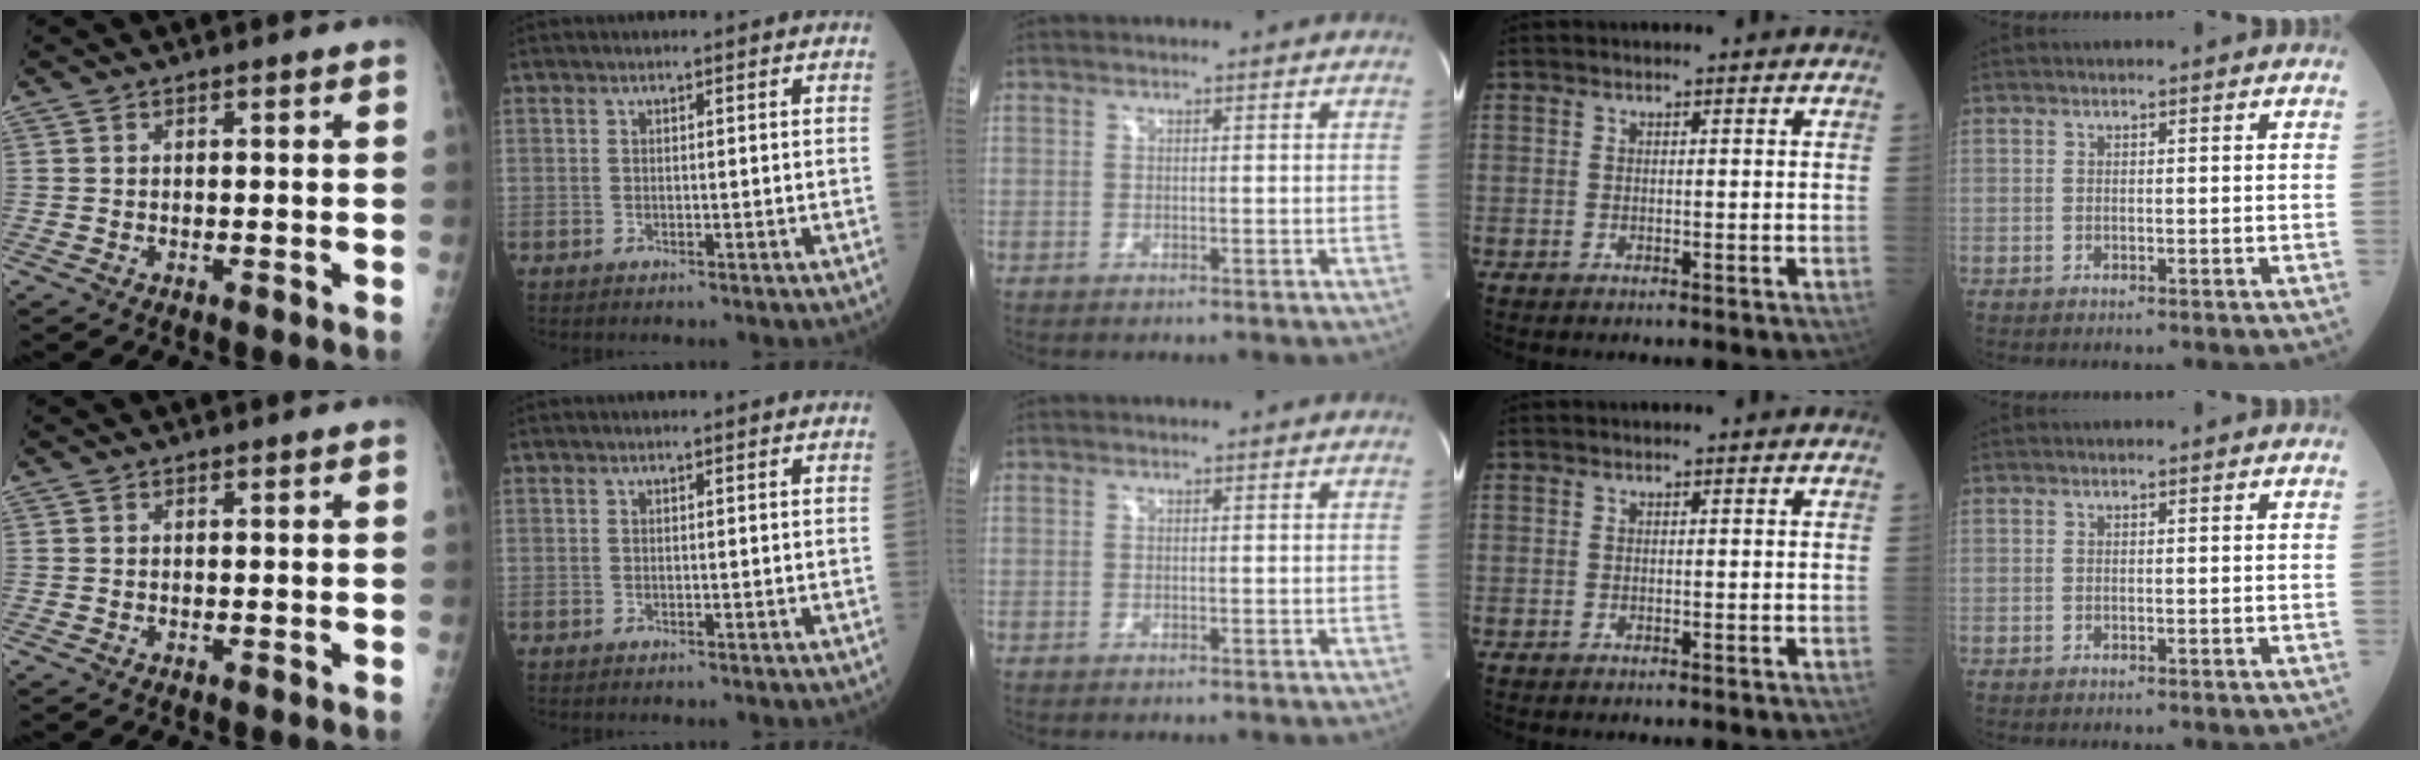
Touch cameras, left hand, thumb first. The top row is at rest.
{}